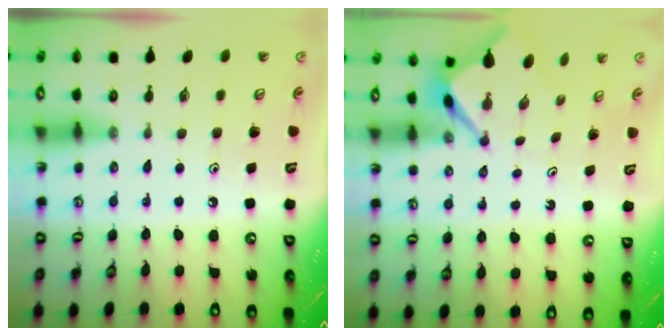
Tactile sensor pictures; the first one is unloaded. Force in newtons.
{"total": 3.1, "press": 3.1, "slide": 0.2}